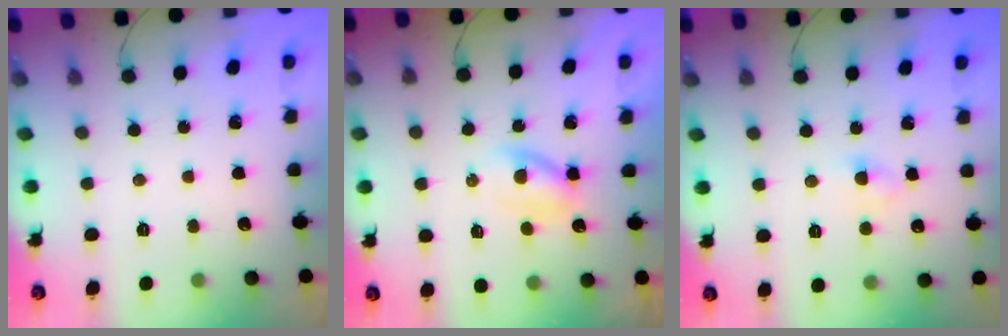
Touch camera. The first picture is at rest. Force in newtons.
{"total": 3.0, "press": 2.7, "slide": 1.3}
{"total": 2.8, "press": 2.7, "slide": 1.0}